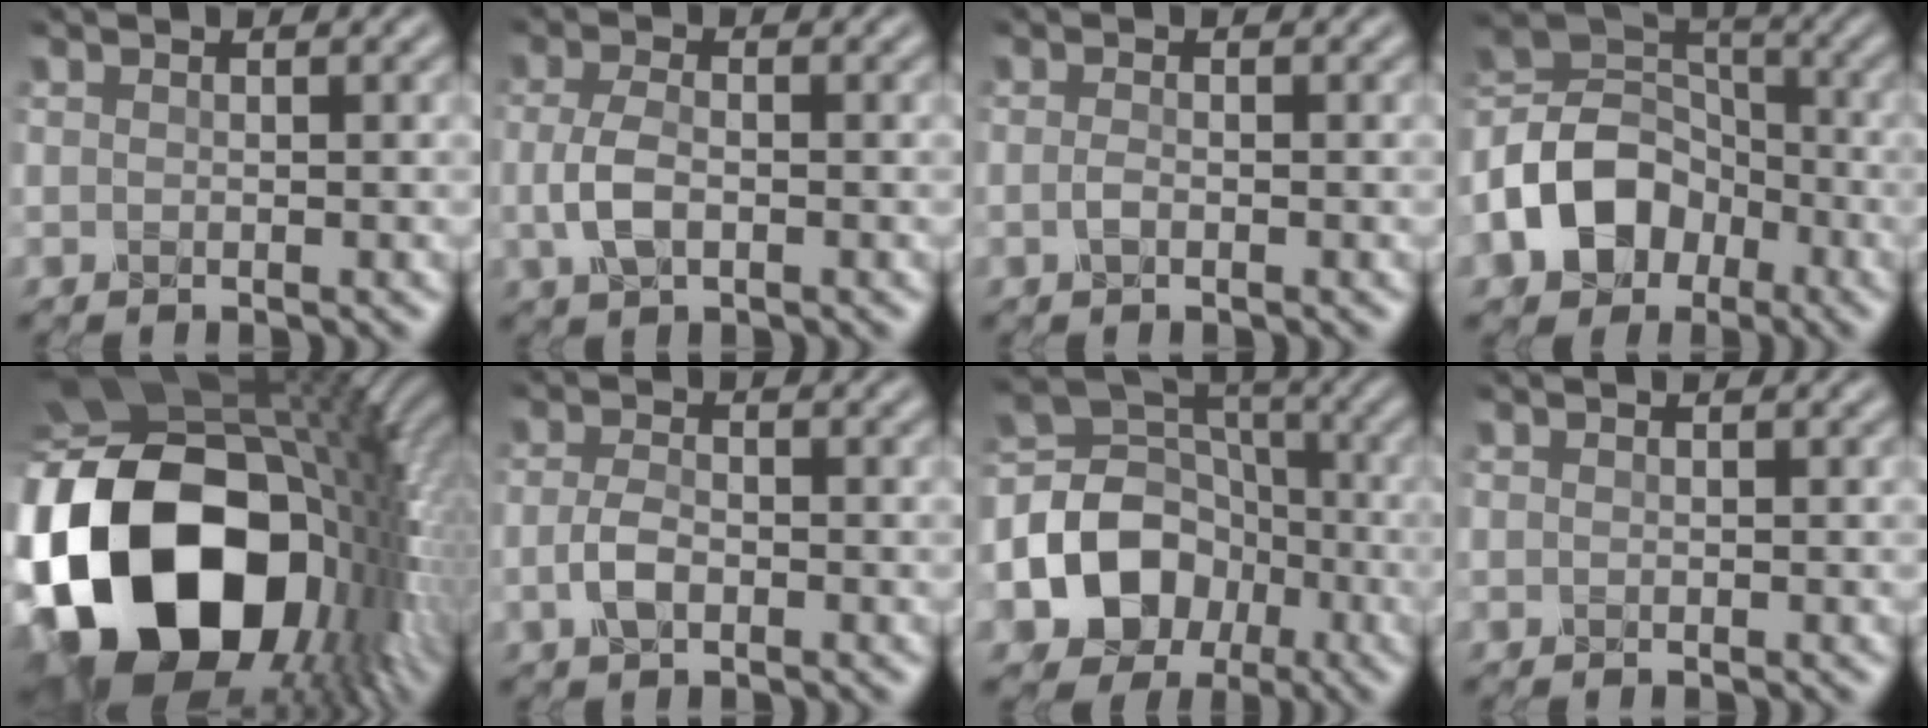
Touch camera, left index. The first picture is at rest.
{"total": 2.8, "force": [-0.6, 1.2, 2.4], "torque": [-0.065, 0.002, -0.011]}
{"total": 0.8, "force": [-0.4, 0.0, 0.6], "torque": [-0.021, 0.004, -0.007]}
{"total": 9.4, "force": [-4.1, 6.8, 5.0], "torque": [-0.117, 0.001, -0.083]}
{"total": 20.4, "force": [-4.2, 14.5, 13.7], "torque": [-0.307, -0.024, -0.061]}
{"total": 2.1, "force": [-0.8, 0.8, 1.7], "torque": [-0.044, 0.003, -0.016]}
{"total": 11.3, "force": [-3.1, 9.4, 5.3], "torque": [-0.118, -0.004, -0.073]}
{"total": 0.0}